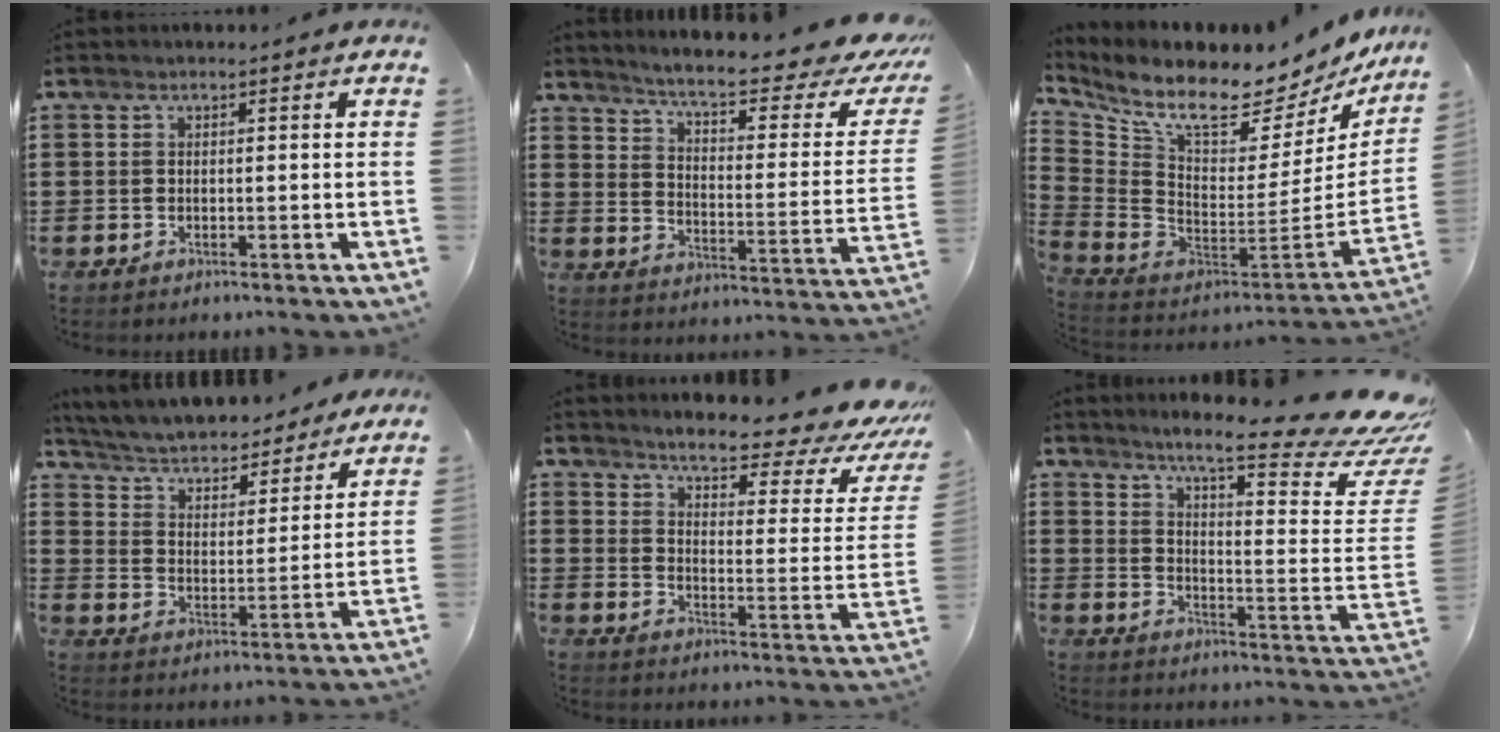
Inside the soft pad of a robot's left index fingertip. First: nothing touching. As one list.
[{"total": 7.4, "force": [6.0, 0.2, 4.3], "torque": [-0.092, -0.048, 0.093]}, {"total": 7.9, "force": [6.7, 1.4, 4.0], "torque": [-0.100, -0.077, 0.107]}, {"total": 4.5, "force": [4.3, 0.6, 1.3], "torque": [-0.047, -0.032, 0.068]}, {"total": 6.3, "force": [5.6, 0.3, 2.9], "torque": [-0.061, -0.050, 0.088]}, {"total": 11.9, "force": [9.5, 0.9, 7.0], "torque": [-0.127, -0.077, 0.154]}]